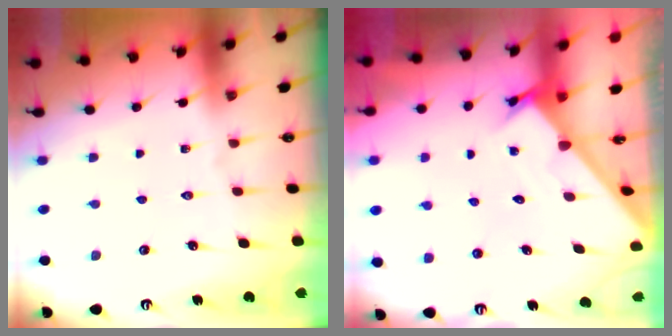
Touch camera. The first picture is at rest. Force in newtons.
{"total": 1.7, "press": 1.7, "slide": 0.1}